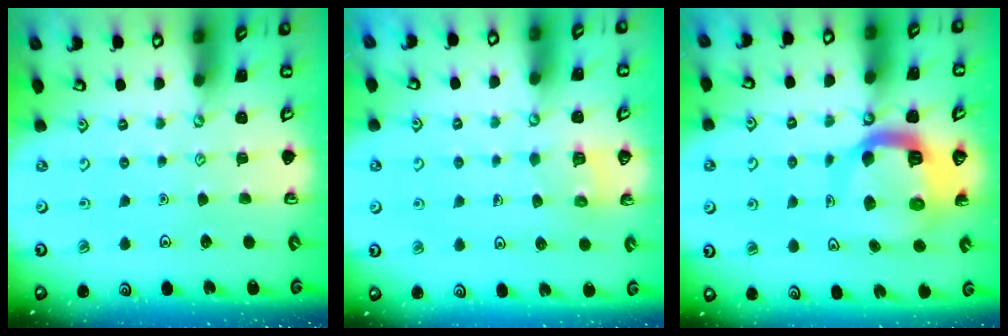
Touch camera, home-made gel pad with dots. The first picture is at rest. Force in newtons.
{"total": 5.5, "press": 5.4, "slide": 0.5}
{"total": 10.8, "press": 10.8, "slide": 1.4}